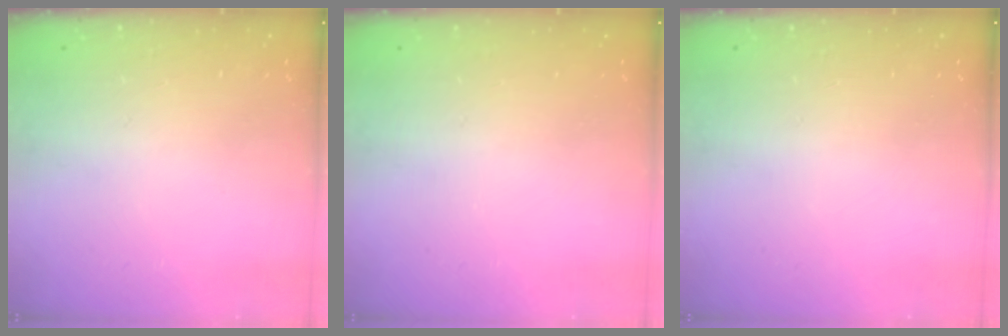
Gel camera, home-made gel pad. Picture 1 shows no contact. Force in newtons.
{"total": 0.0}
{"total": 0.0}